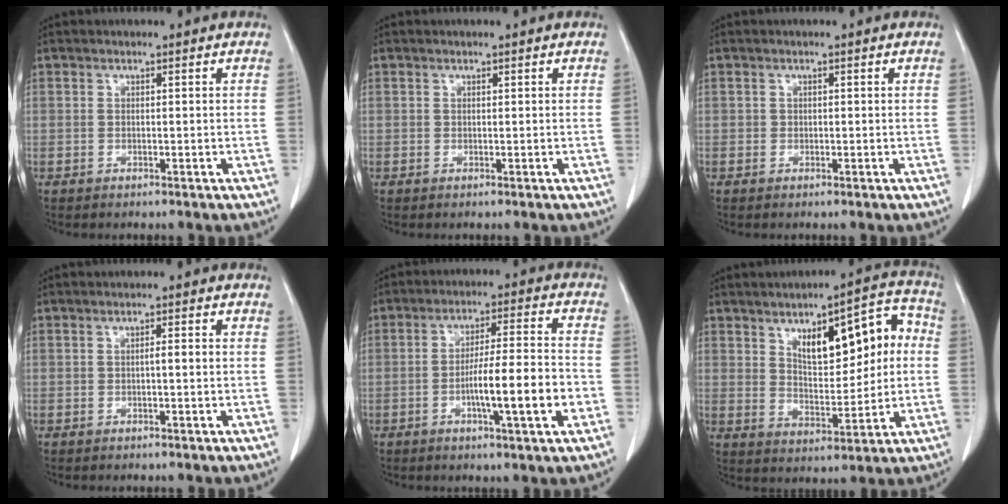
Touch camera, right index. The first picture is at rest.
{"total": 0.0}
{"total": 0.0}
{"total": 1.4, "force": [-0.1, -0.1, 1.4], "torque": [-0.025, 0.002, 0.000]}
{"total": 10.9, "force": [-3.2, 0.5, 10.5], "torque": [-0.174, 0.001, -0.053]}
{"total": 13.1, "force": [3.3, 5.0, 11.6], "torque": [-0.155, 0.033, 0.057]}